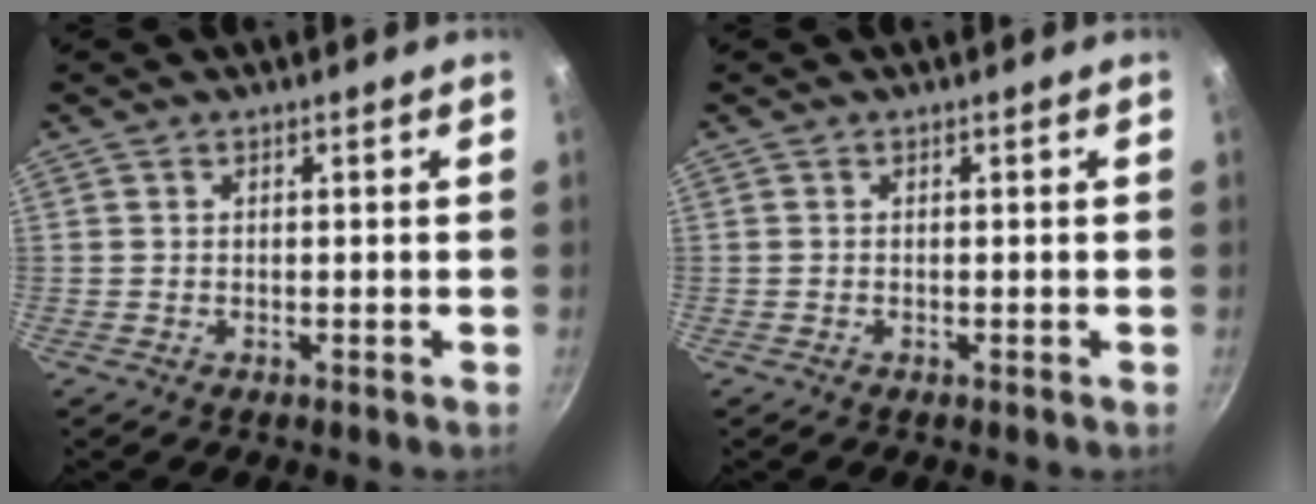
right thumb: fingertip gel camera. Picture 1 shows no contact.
{"total": 0.0}